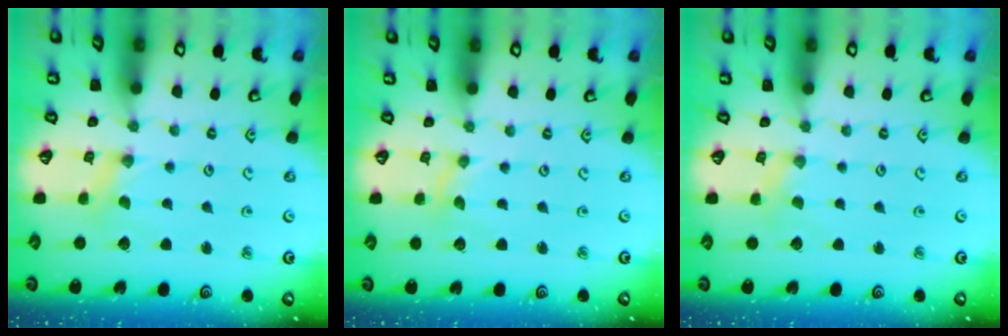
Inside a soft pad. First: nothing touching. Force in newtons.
{"total": 0.0}
{"total": 2.3, "press": 2.3, "slide": 0.3}